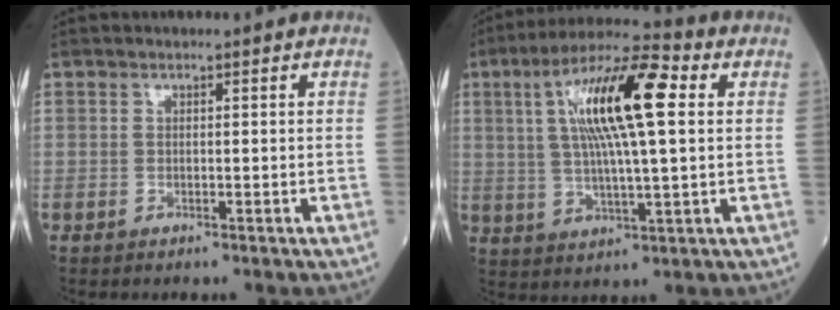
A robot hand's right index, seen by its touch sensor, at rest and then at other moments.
{"total": 15.3, "force": [3.7, 2.3, 14.6], "torque": [-0.270, 0.026, 0.060]}